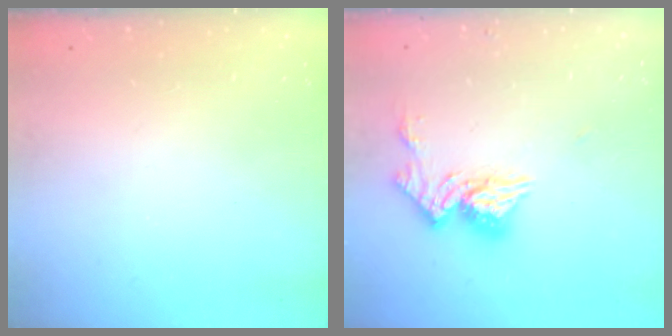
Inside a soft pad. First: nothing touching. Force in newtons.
{"total": 11.7, "press": 11.7, "slide": 0.8}